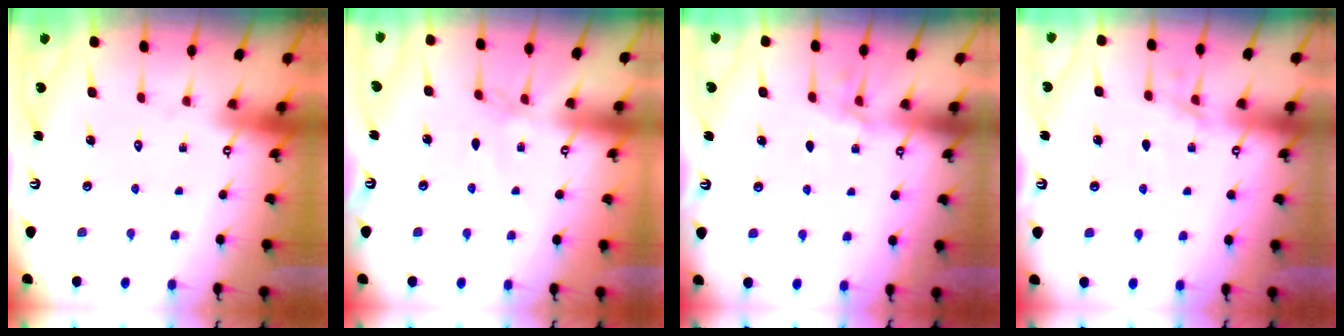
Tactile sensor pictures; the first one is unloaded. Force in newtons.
{"total": 1.8, "press": 1.8, "slide": 0.3}
{"total": 2.6, "press": 2.6, "slide": 0.4}
{"total": 5.1, "press": 5.0, "slide": 1.3}